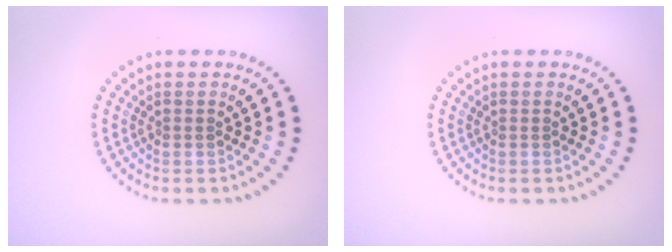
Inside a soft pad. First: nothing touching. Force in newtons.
{"total": 0.0}